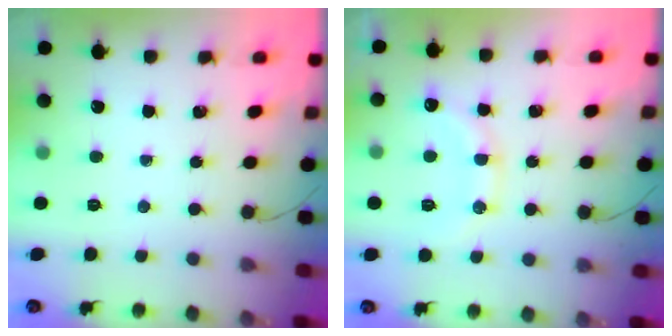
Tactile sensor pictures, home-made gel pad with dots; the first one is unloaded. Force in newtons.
{"total": 13.5, "press": 13.4, "slide": 1.1}